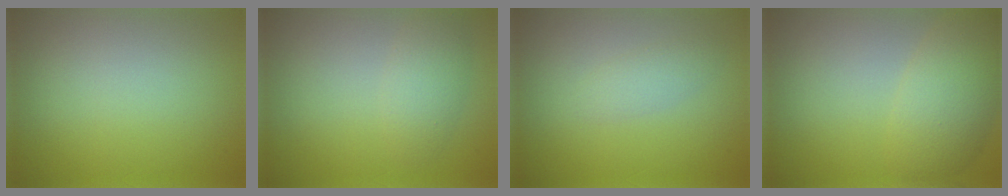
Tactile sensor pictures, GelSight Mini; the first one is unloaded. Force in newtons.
{"total": 2.4, "press": 2.4, "slide": 0.1}
{"total": 1.3, "press": 1.3, "slide": 0.0}
{"total": 4.8, "press": 4.8, "slide": 0.2}